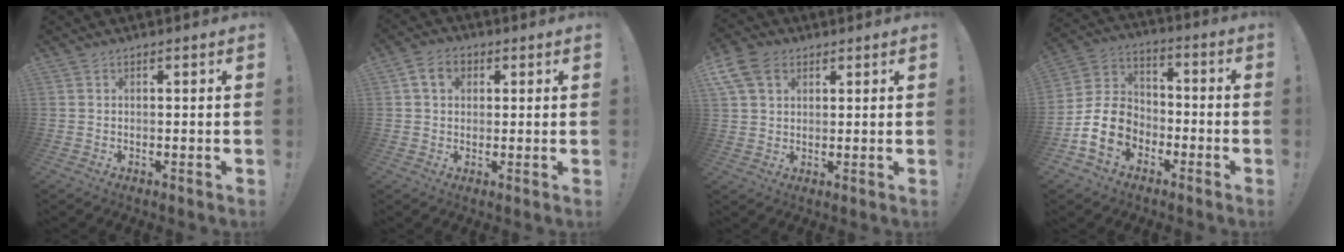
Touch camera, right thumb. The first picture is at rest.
{"total": 6.7, "force": [2.3, 5.0, 3.9], "torque": [-0.062, 0.007, 0.045]}
{"total": 9.7, "force": [4.4, 6.6, 5.6], "torque": [-0.109, -0.003, 0.090]}
{"total": 14.6, "force": [-5.4, 10.9, 8.0], "torque": [-0.150, 0.030, -0.093]}